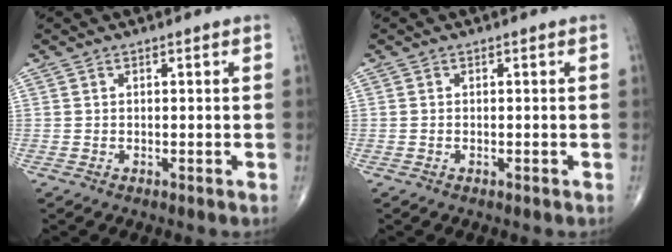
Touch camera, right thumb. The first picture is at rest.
{"total": 0.0}